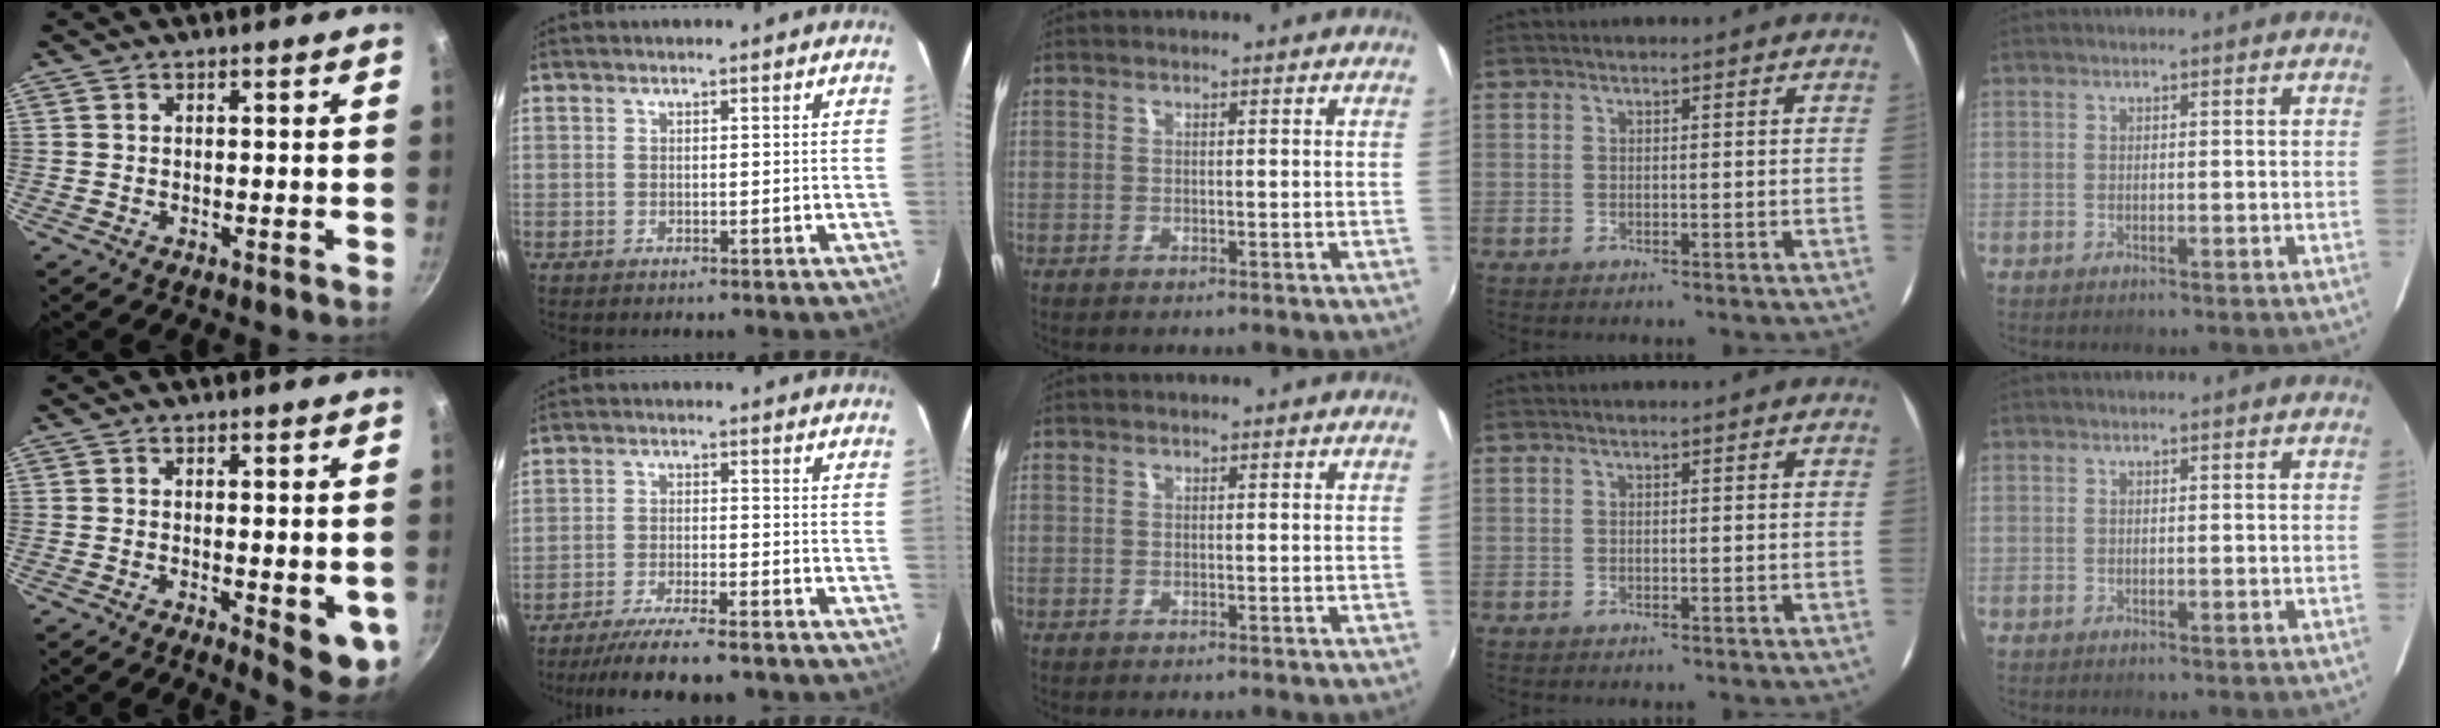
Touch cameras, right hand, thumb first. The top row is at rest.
{"thumb": {"total": 8.1, "force": [-1.7, 2.5, 7.5], "torque": [-0.075, -0.004, -0.015]}, "index": {"total": 11.5, "force": [-10.0, 1.6, 5.5], "torque": [-0.121, -0.024, -0.159]}}